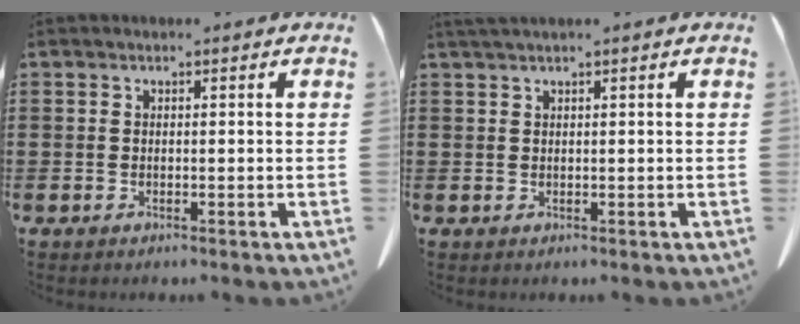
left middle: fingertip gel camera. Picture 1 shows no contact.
{"total": 1.0, "force": [0.8, -0.1, 0.6], "torque": [-0.012, 0.000, 0.016]}